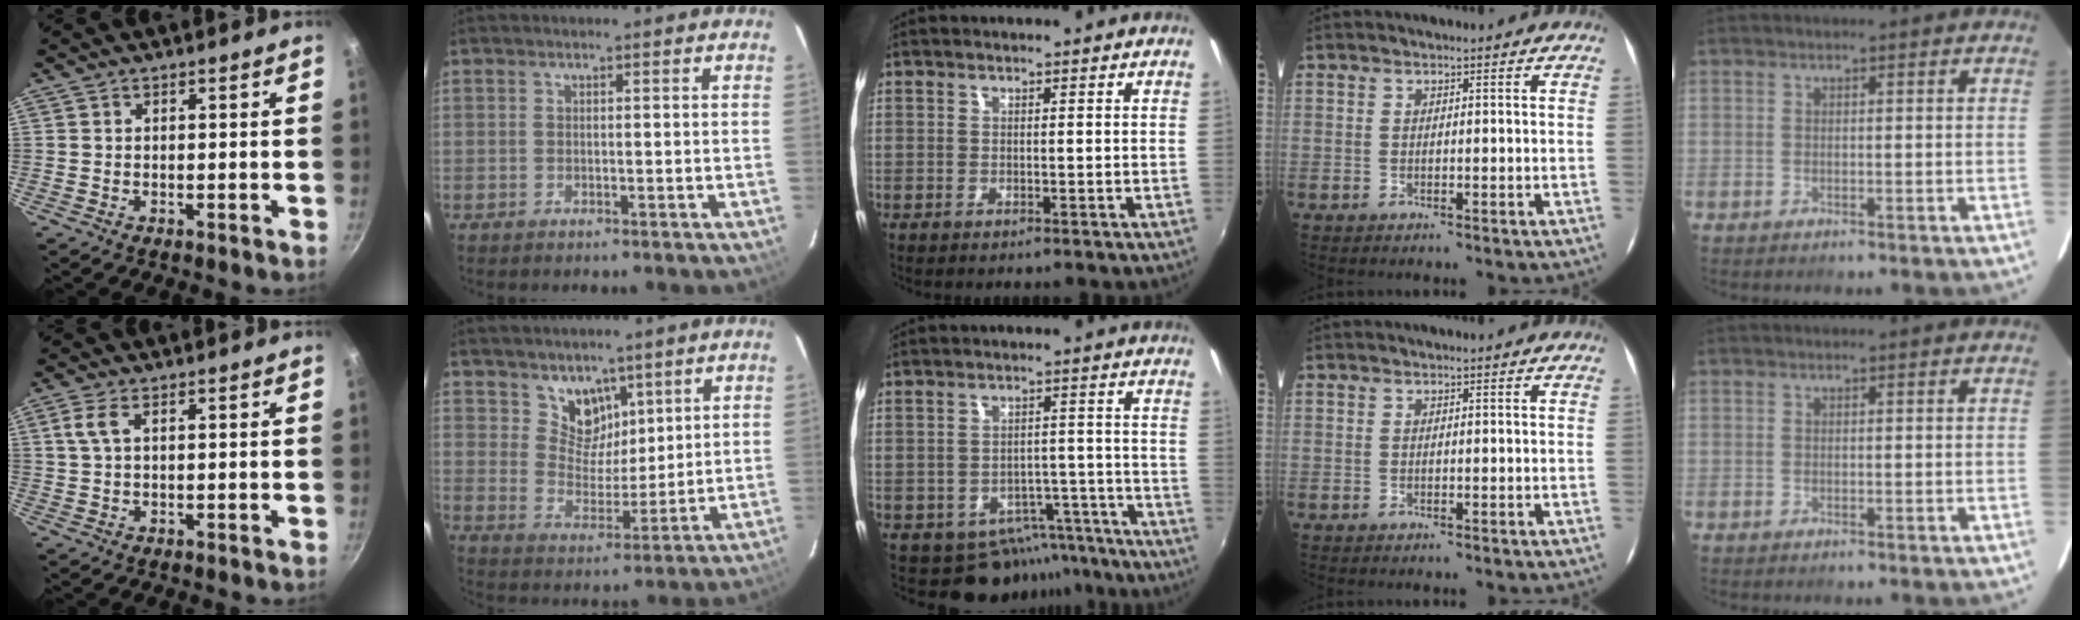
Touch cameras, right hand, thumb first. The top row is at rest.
{"thumb": {"total": 2.8, "force": [0.9, 1.1, 2.4], "torque": [-0.056, 0.005, 0.020]}, "index": {"total": 7.5, "force": [5.1, 5.1, 1.9], "torque": [-0.021, -0.007, 0.099]}, "middle": {"total": 9.8, "force": [-7.9, 5.6, 1.8], "torque": [-0.017, 0.022, -0.084]}}